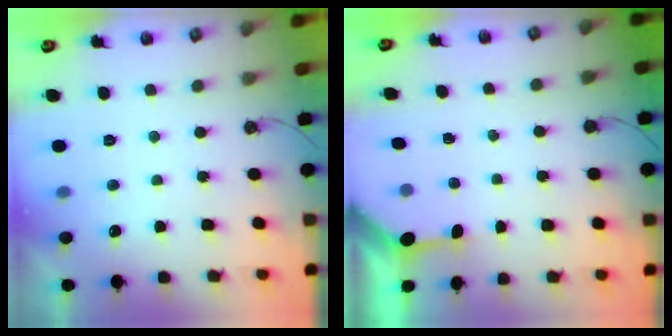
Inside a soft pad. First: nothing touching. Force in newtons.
{"total": 2.9, "press": 2.8, "slide": 0.3}